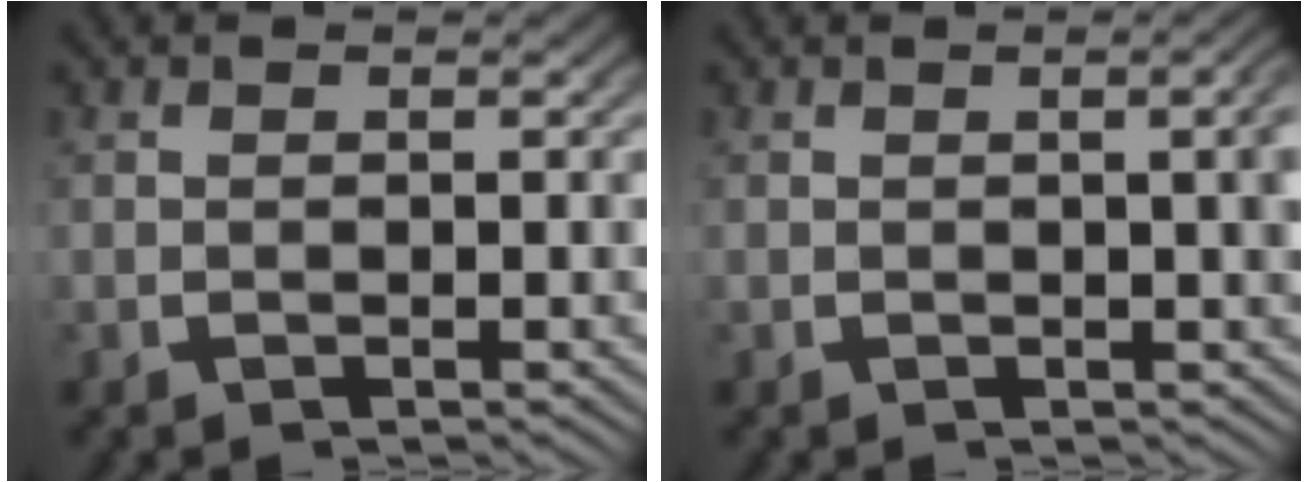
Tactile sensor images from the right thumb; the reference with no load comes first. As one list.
[{"total": 2.3, "force": [0.2, 0.5, 2.2], "torque": [-0.022, 0.001, 0.005]}]